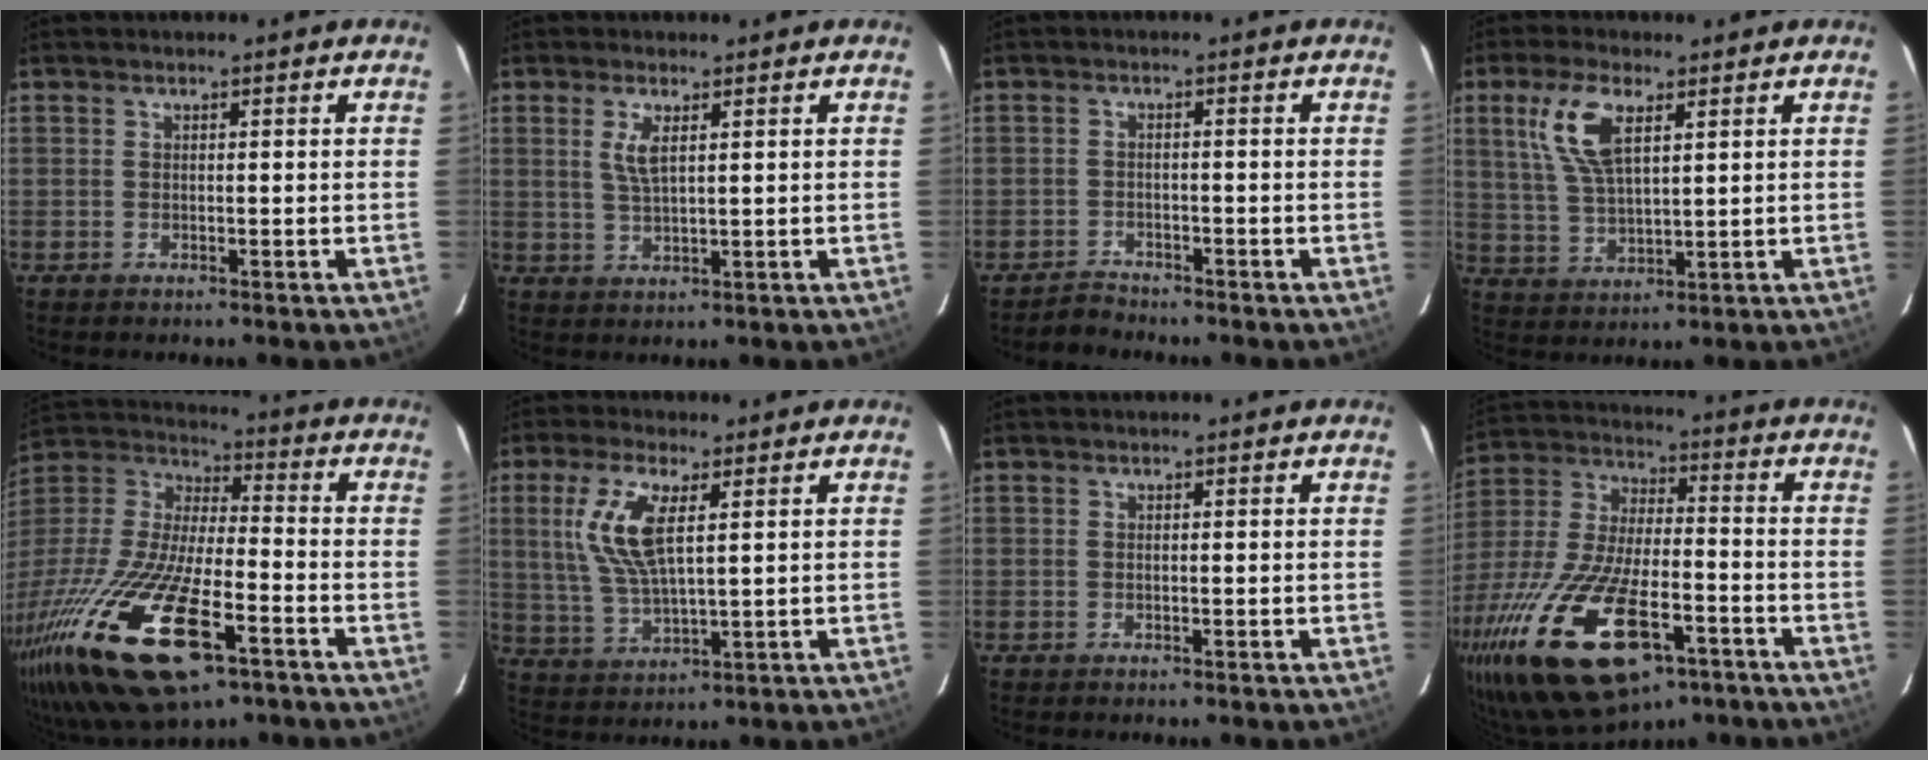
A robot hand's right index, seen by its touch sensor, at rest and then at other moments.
{"total": 3.6, "force": [1.4, 1.0, 3.1], "torque": [-0.063, -0.001, 0.029]}
{"total": 2.4, "force": [-2.2, 0.8, -0.3], "torque": [0.001, 0.006, -0.041]}
{"total": 9.5, "force": [4.2, 3.7, 7.7], "torque": [-0.161, 0.012, 0.089]}
{"total": 33.2, "force": [-16.7, 12.0, 26.1], "torque": [-0.549, -0.073, -0.295]}
{"total": 10.4, "force": [3.3, 3.3, 9.2], "torque": [-0.197, 0.006, 0.073]}
{"total": 0.0}
{"total": 28.8, "force": [-15.7, 11.8, 21.0], "torque": [-0.446, -0.055, -0.265]}